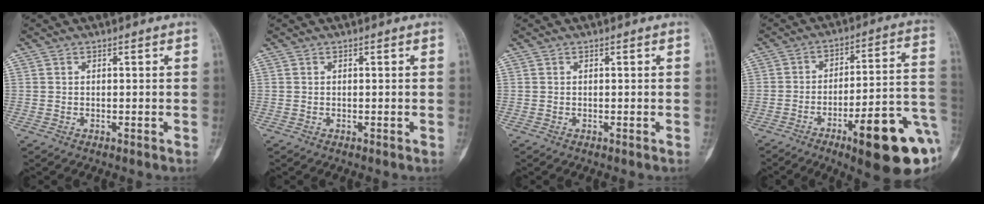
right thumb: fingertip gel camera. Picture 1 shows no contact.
{"total": 0.0}
{"total": 0.0}
{"total": 21.8, "force": [-8.4, 5.2, 19.5], "torque": [-0.213, 0.038, -0.112]}